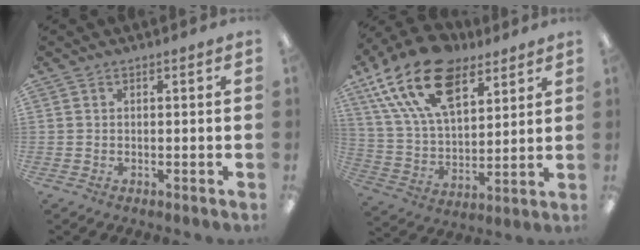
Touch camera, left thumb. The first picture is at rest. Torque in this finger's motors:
{"motor_torque": [0.52, 0.62, 1.57, -1.20, 0.59]}